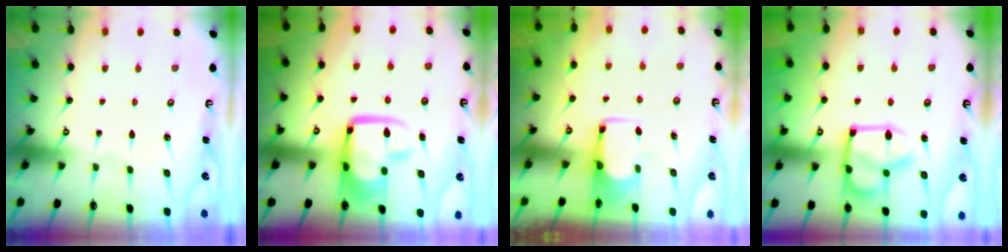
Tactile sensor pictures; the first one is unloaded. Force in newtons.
{"total": 12.9, "press": 12.8, "slide": 1.7}
{"total": 1.7, "press": 1.6, "slide": 0.5}
{"total": 15.8, "press": 15.7, "slide": 1.4}